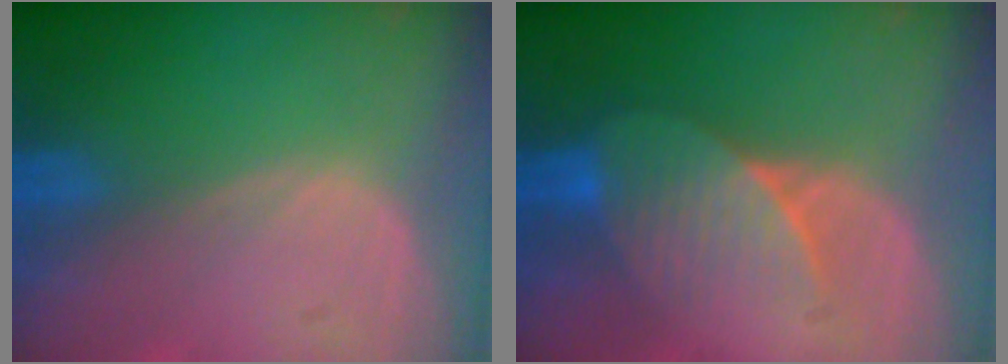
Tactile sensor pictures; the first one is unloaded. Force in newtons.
{"total": 7.1, "press": 6.6, "slide": 2.7}